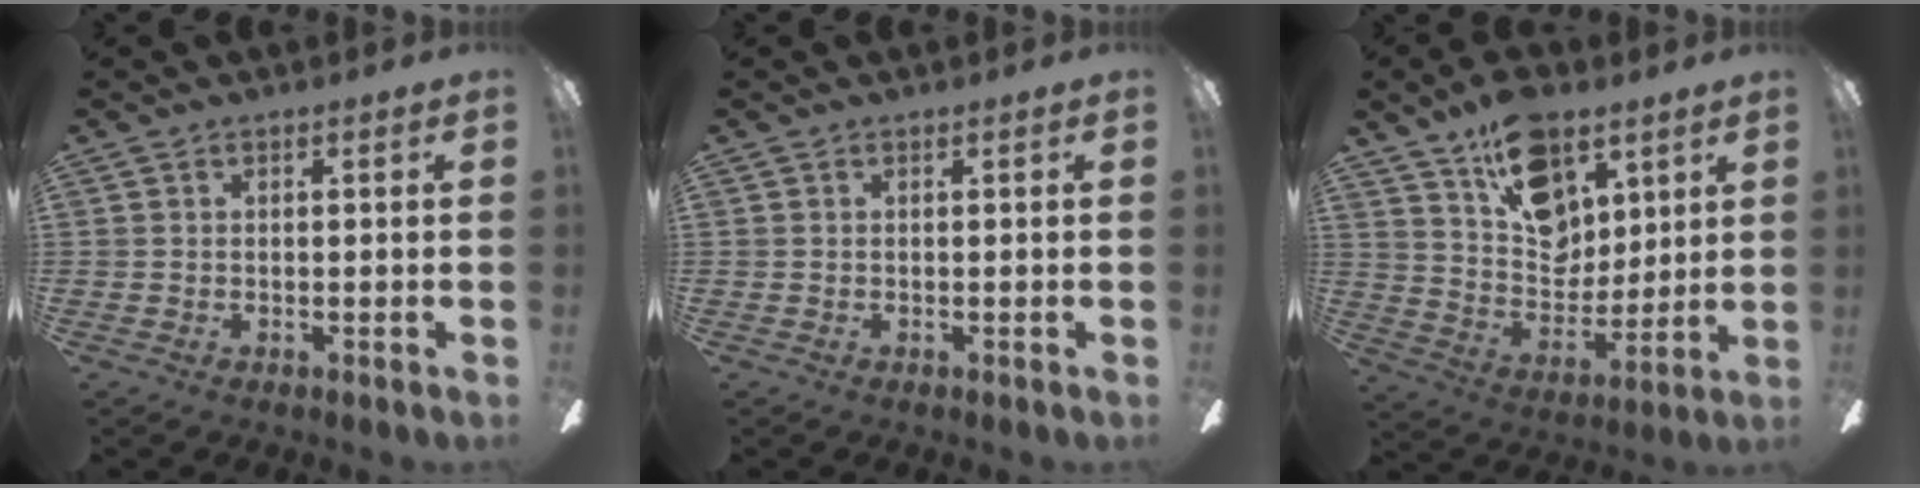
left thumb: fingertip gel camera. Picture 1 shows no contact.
{"total": 0.0}
{"total": 17.1, "force": [10.3, 10.6, 8.5], "torque": [-0.132, -0.052, 0.191]}